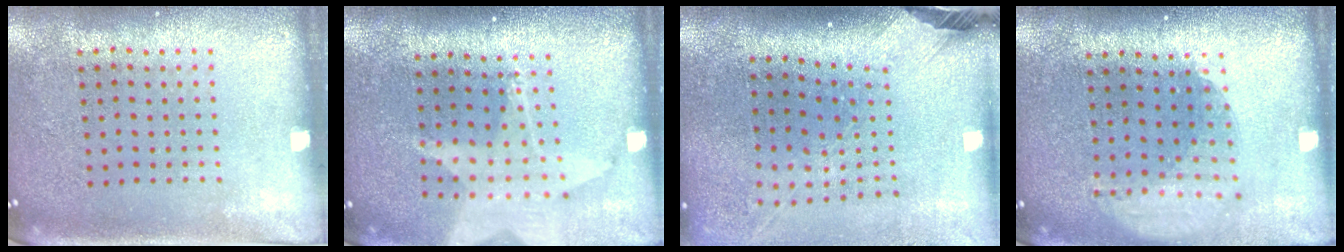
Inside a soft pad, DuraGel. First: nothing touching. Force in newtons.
{"total": 1.8, "press": 1.4, "slide": 1.0}
{"total": 2.5, "press": 1.8, "slide": 1.7}
{"total": 1.8, "press": 1.4, "slide": 1.2}